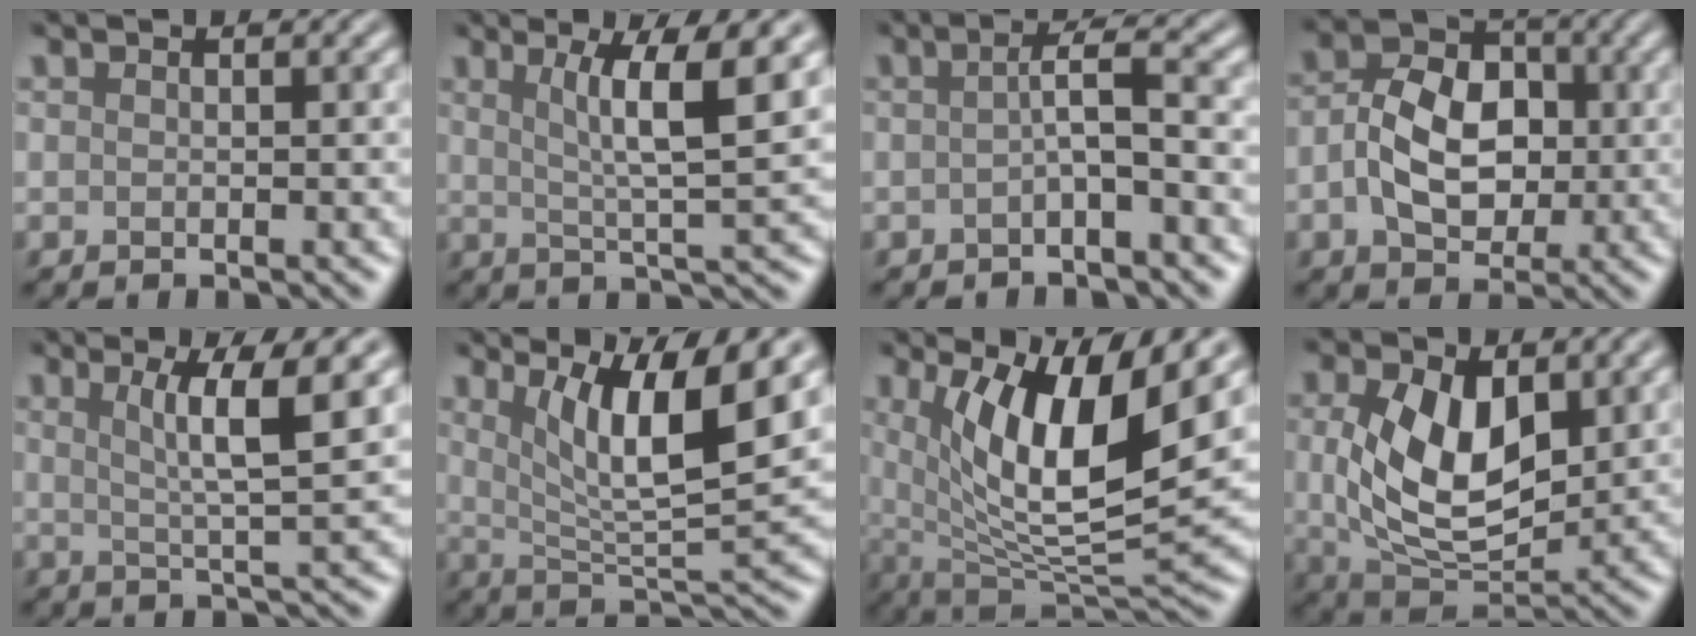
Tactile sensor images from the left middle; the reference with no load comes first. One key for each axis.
{"total": 6.1, "fx": 2.1, "fy": 0.8, "fz": 5.7, "tx": -0.087, "ty": 0.002, "tz": 0.039}
{"total": 2.4, "fx": -0.5, "fy": 0.1, "fz": 2.3, "tx": -0.043, "ty": 0.010, "tz": -0.013}
{"total": 6.1, "fx": -0.3, "fy": 4.3, "fz": 4.3, "tx": -0.076, "ty": 0.007, "tz": -0.004}
{"total": 5.4, "fx": 2.0, "fy": 0.6, "fz": 5.0, "tx": -0.078, "ty": 0.002, "tz": 0.038}
{"total": 8.6, "fx": 3.6, "fy": 1.8, "fz": 7.6, "tx": -0.127, "ty": -0.007, "tz": 0.070}
{"total": 11.2, "fx": 4.3, "fy": 3.2, "fz": 9.8, "tx": -0.165, "ty": -0.006, "tz": 0.083}
{"total": 8.2, "fx": 1.4, "fy": 4.5, "fz": 6.6, "tx": -0.135, "ty": -0.001, "tz": 0.031}